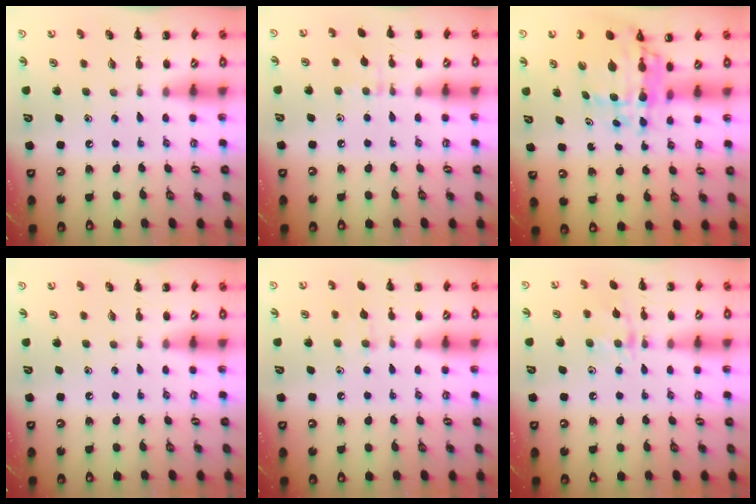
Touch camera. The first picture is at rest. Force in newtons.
{"total": 7.1, "press": 6.6, "slide": 2.7}
{"total": 9.9, "press": 9.4, "slide": 3.1}
{"total": 0.0}
{"total": 6.4, "press": 6.1, "slide": 1.8}
{"total": 10.3, "press": 10.2, "slide": 0.7}